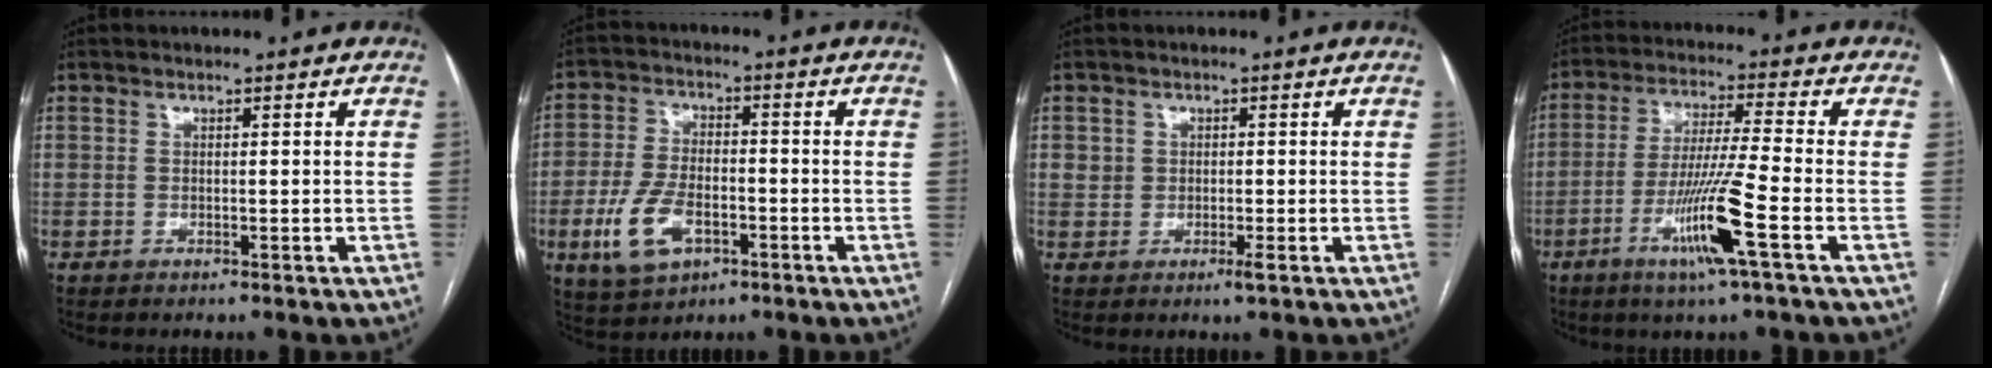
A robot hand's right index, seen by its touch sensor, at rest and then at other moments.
{"total": 9.5, "force": [-3.7, 5.1, 7.2], "torque": [-0.161, 0.001, -0.062]}
{"total": 2.1, "force": [-0.2, 1.4, 1.5], "torque": [-0.024, 0.002, 0.000]}
{"total": 11.6, "force": [-4.7, -1.2, 10.5], "torque": [-0.206, -0.019, -0.091]}